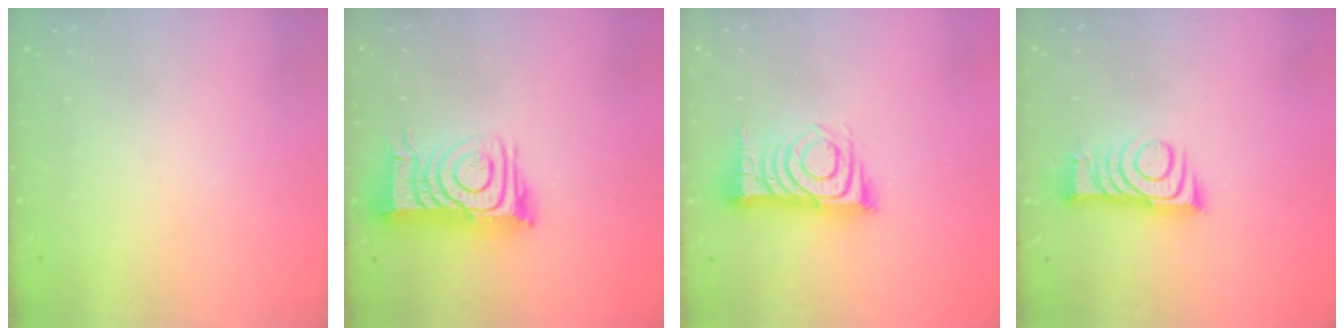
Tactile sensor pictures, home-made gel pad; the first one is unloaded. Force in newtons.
{"total": 14.3, "press": 14.2, "slide": 1.6}
{"total": 12.7, "press": 12.6, "slide": 0.9}
{"total": 9.2, "press": 9.2, "slide": 0.3}